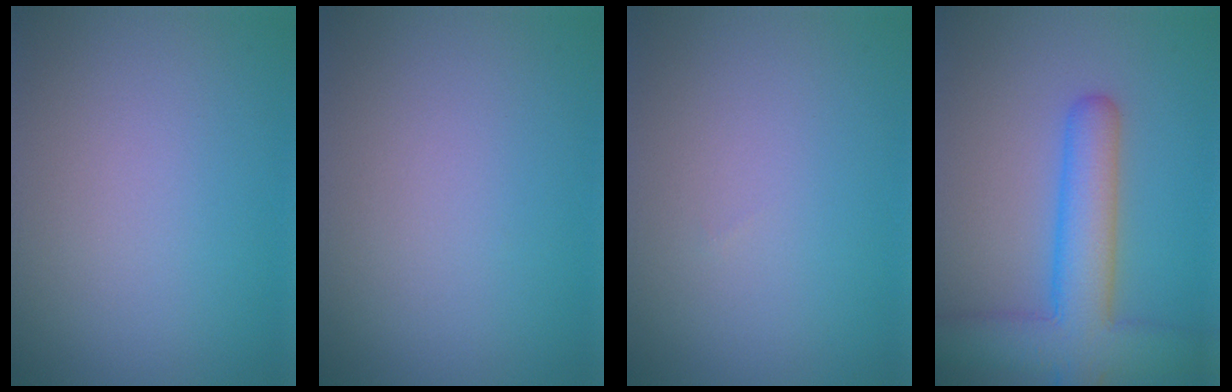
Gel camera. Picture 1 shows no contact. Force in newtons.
{"total": 0.0}
{"total": 0.0}
{"total": 7.4, "press": 7.4, "slide": 0.4}